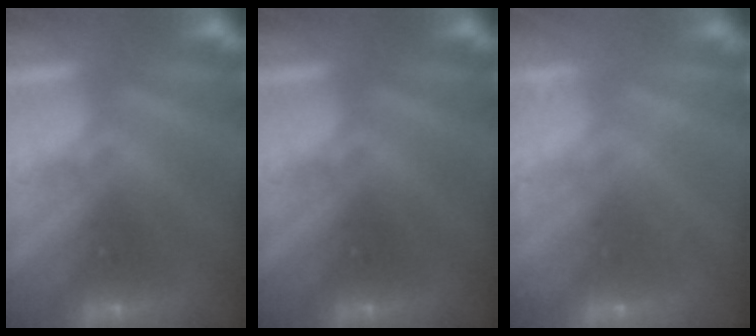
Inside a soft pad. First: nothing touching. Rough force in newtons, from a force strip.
{"total": 0.0}
{"total": 2.1}